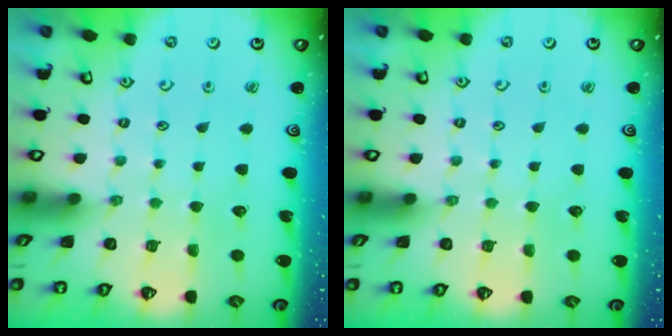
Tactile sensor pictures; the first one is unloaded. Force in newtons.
{"total": 0.0}